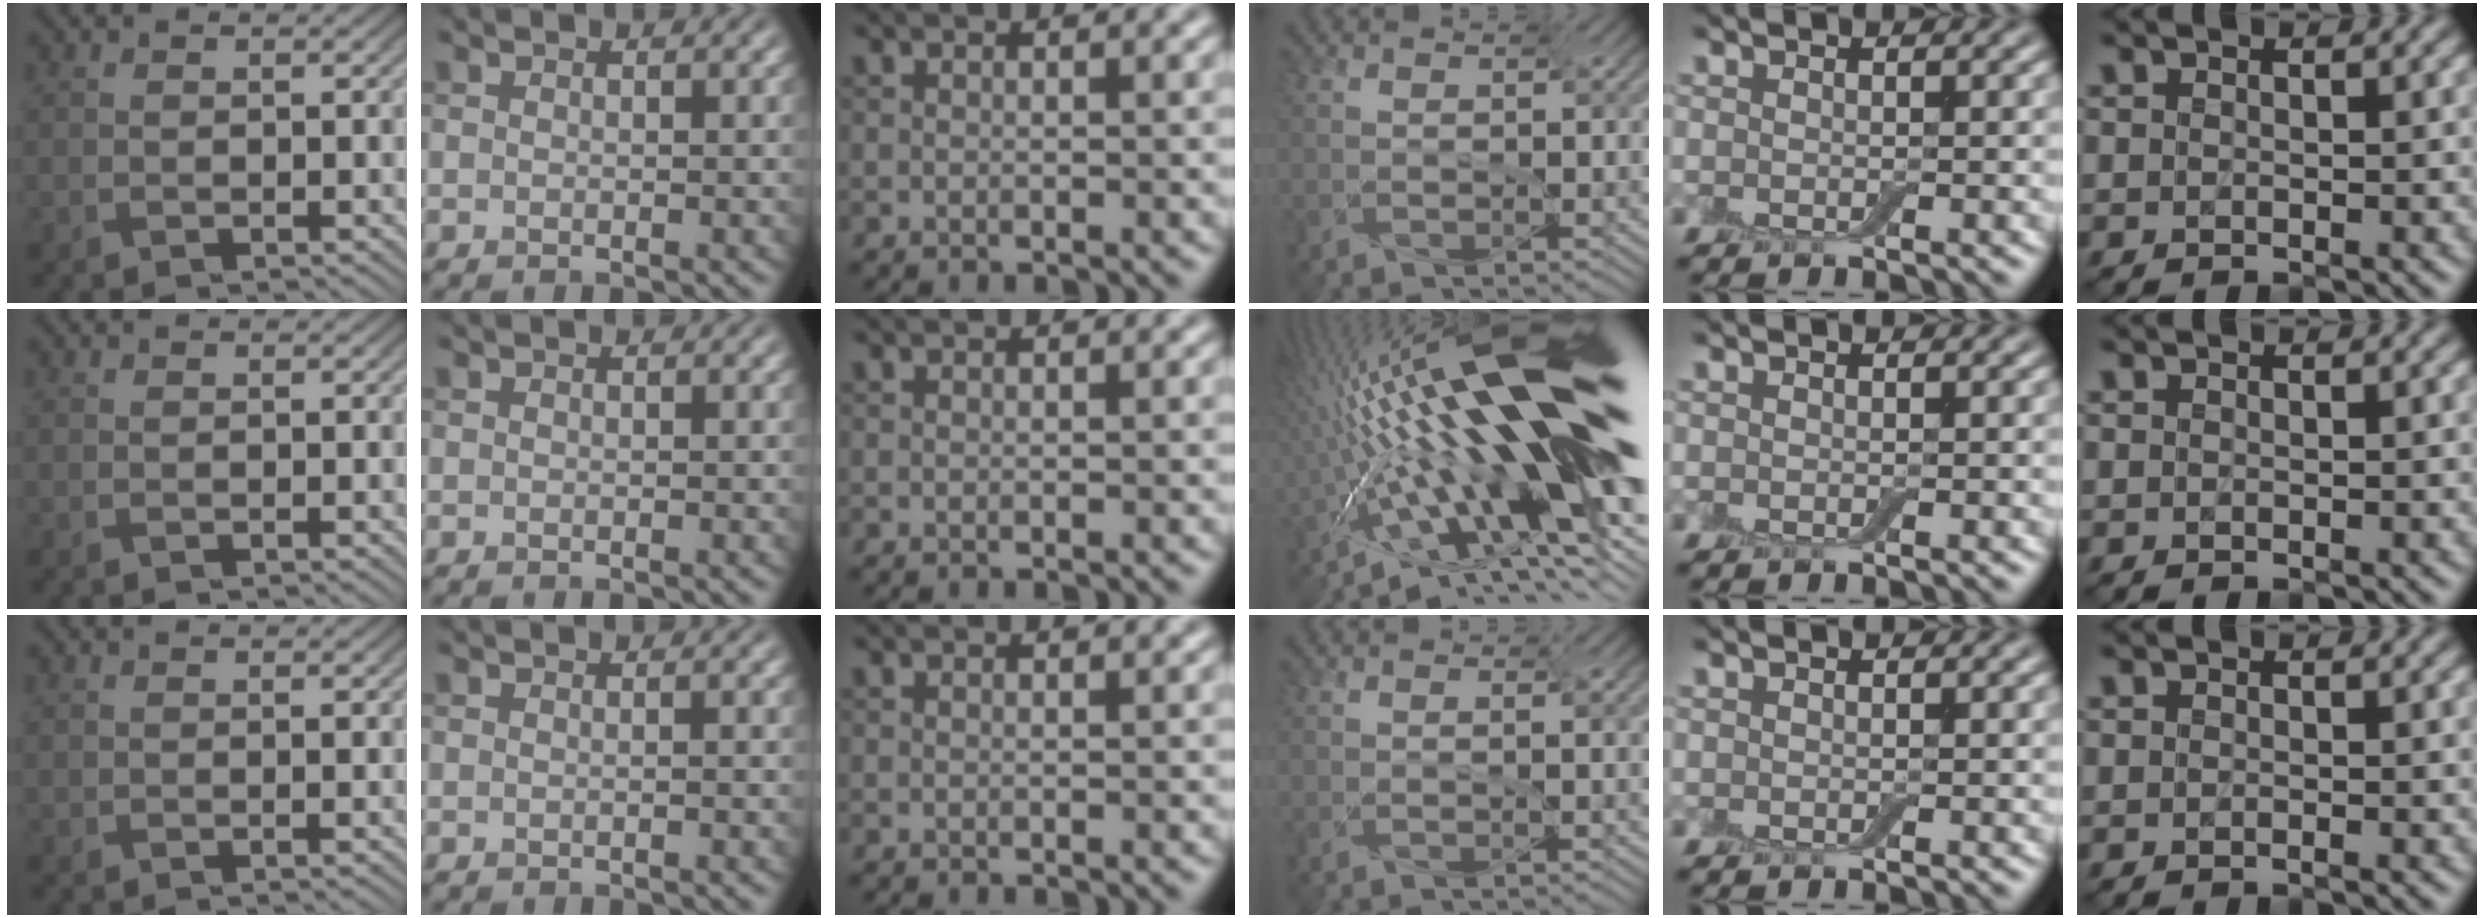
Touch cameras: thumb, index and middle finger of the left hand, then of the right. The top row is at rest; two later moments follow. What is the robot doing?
{"motion": "screw", "object": "jar lid"}